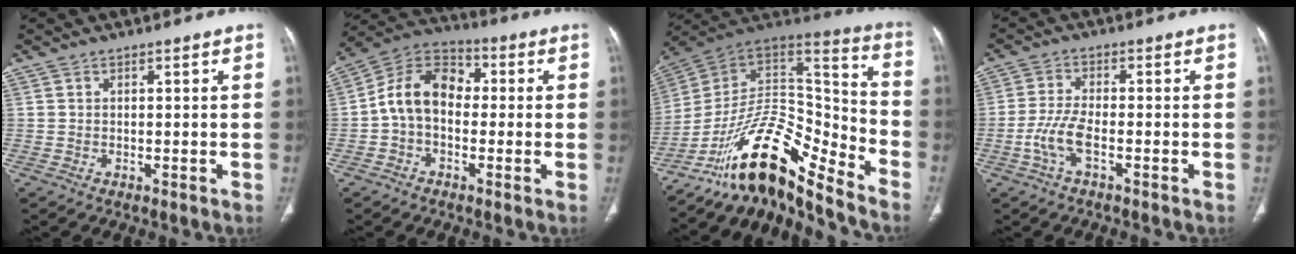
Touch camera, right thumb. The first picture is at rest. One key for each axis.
{"total": 11.2, "fx": -0.7, "fy": 8.0, "fz": 7.9, "tx": -0.123, "ty": 0.036, "tz": -0.028}
{"total": 18.8, "fx": -14.2, "fy": 5.9, "fz": 10.9, "tx": -0.150, "ty": 0.125, "tz": -0.248}
{"total": 5.2, "fx": -2.1, "fy": 1.6, "fz": 4.5, "tx": -0.111, "ty": 0.011, "tz": -0.044}